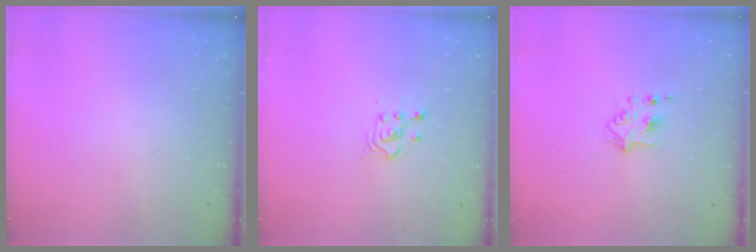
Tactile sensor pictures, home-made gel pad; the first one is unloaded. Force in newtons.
{"total": 3.6, "press": 3.3, "slide": 1.4}
{"total": 5.3, "press": 5.2, "slide": 0.8}